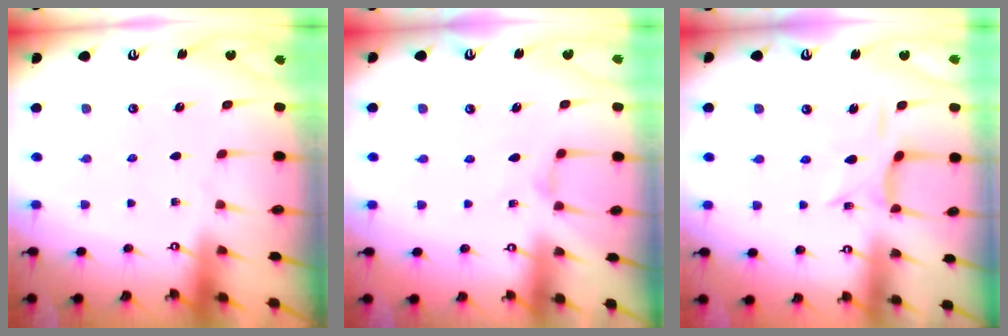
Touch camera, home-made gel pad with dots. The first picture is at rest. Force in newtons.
{"total": 0.6, "press": 0.5, "slide": 0.2}
{"total": 7.3, "press": 7.3, "slide": 0.4}